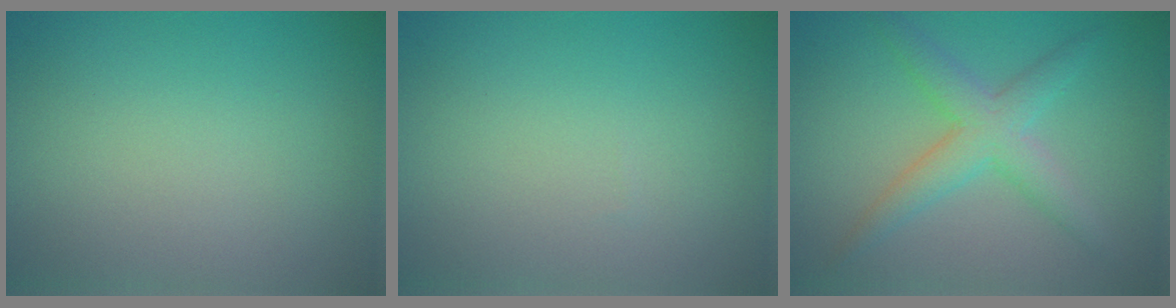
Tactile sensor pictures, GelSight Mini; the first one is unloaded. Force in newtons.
{"total": 0.0}
{"total": 3.7, "press": 3.7, "slide": 0.1}